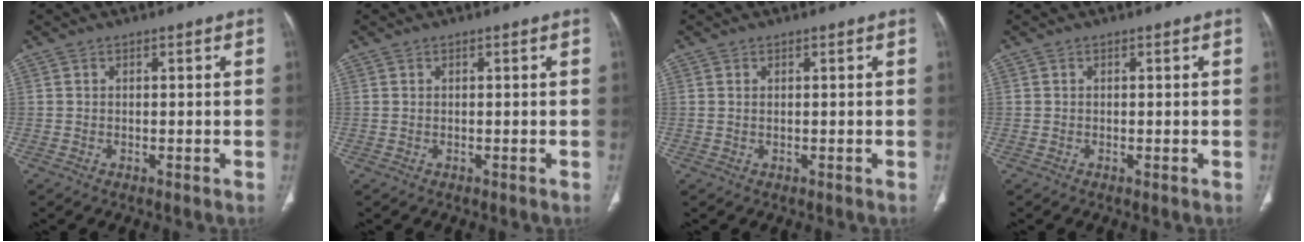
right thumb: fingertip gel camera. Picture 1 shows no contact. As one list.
[{"total": 0.0}, {"total": 0.0}, {"total": 0.0}]